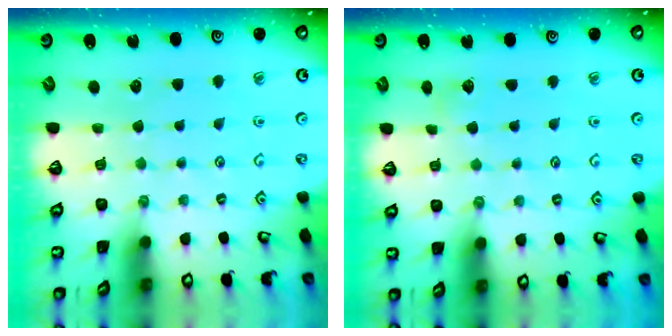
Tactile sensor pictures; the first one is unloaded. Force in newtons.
{"total": 2.7, "press": 2.7, "slide": 0.3}